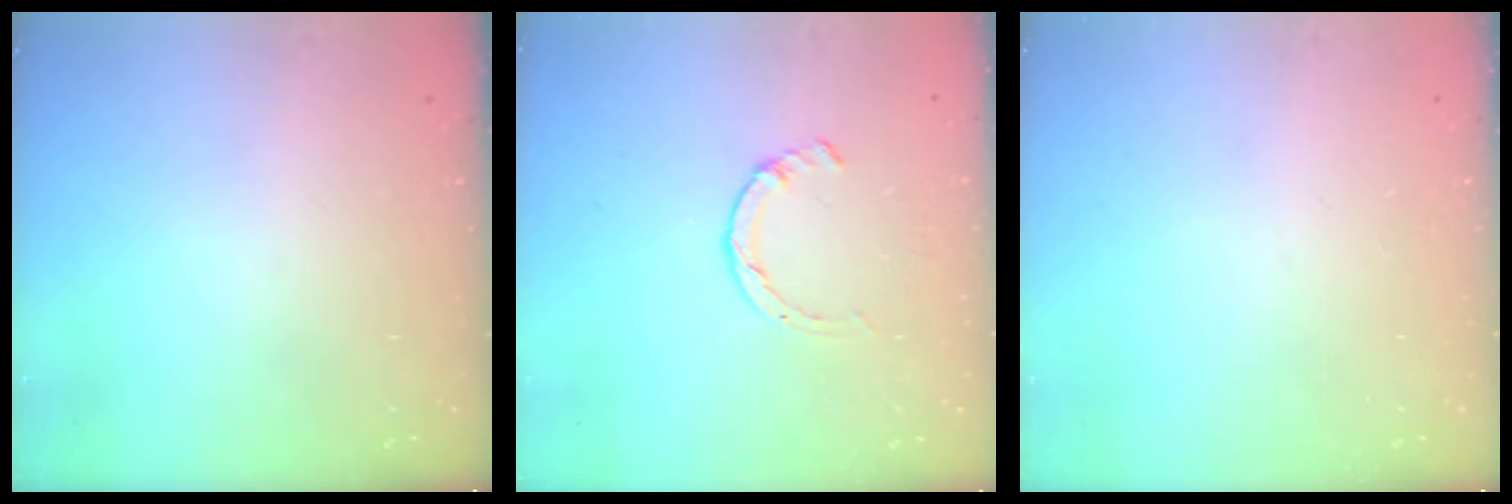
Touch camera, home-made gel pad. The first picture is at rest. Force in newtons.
{"total": 1.4, "press": 1.3, "slide": 0.3}
{"total": 0.0}